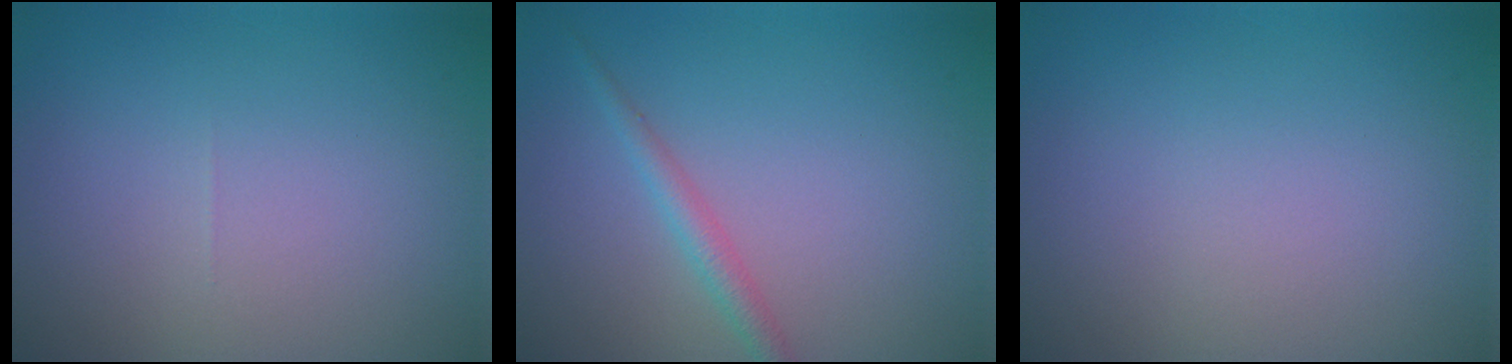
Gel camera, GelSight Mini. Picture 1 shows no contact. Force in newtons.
{"total": 1.8, "press": 1.8, "slide": 0.1}
{"total": 0.0}